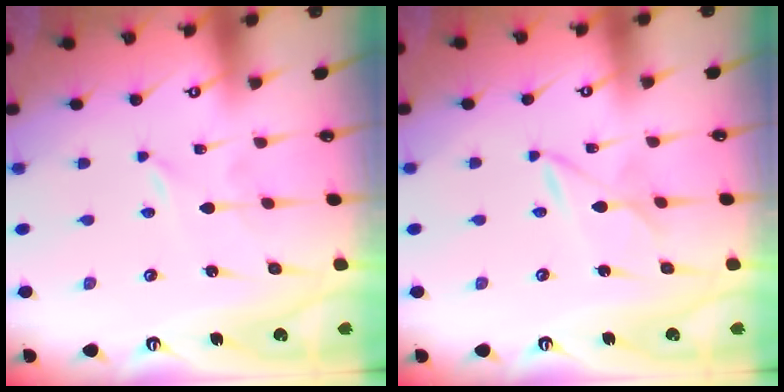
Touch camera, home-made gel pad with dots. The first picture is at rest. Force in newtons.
{"total": 2.5, "press": 2.5, "slide": 0.3}